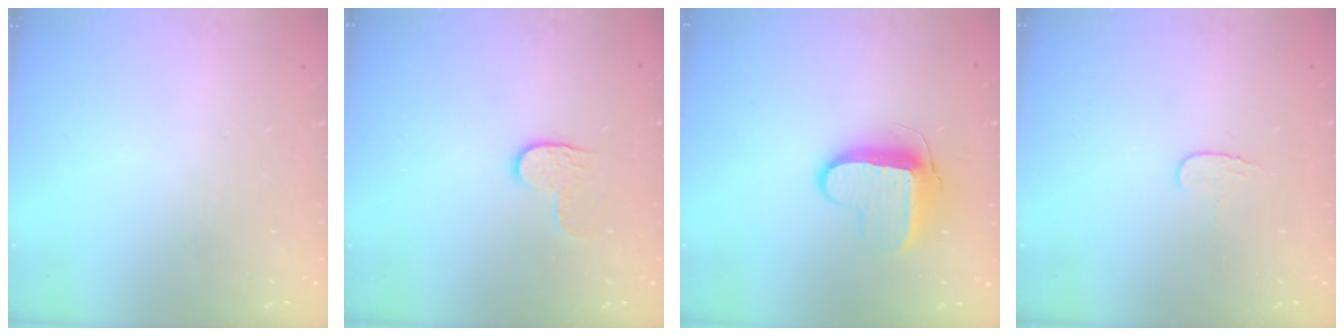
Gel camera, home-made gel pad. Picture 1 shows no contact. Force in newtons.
{"total": 4.0, "press": 4.0, "slide": 0.5}
{"total": 9.9, "press": 9.8, "slide": 0.5}
{"total": 3.8, "press": 3.8, "slide": 0.4}